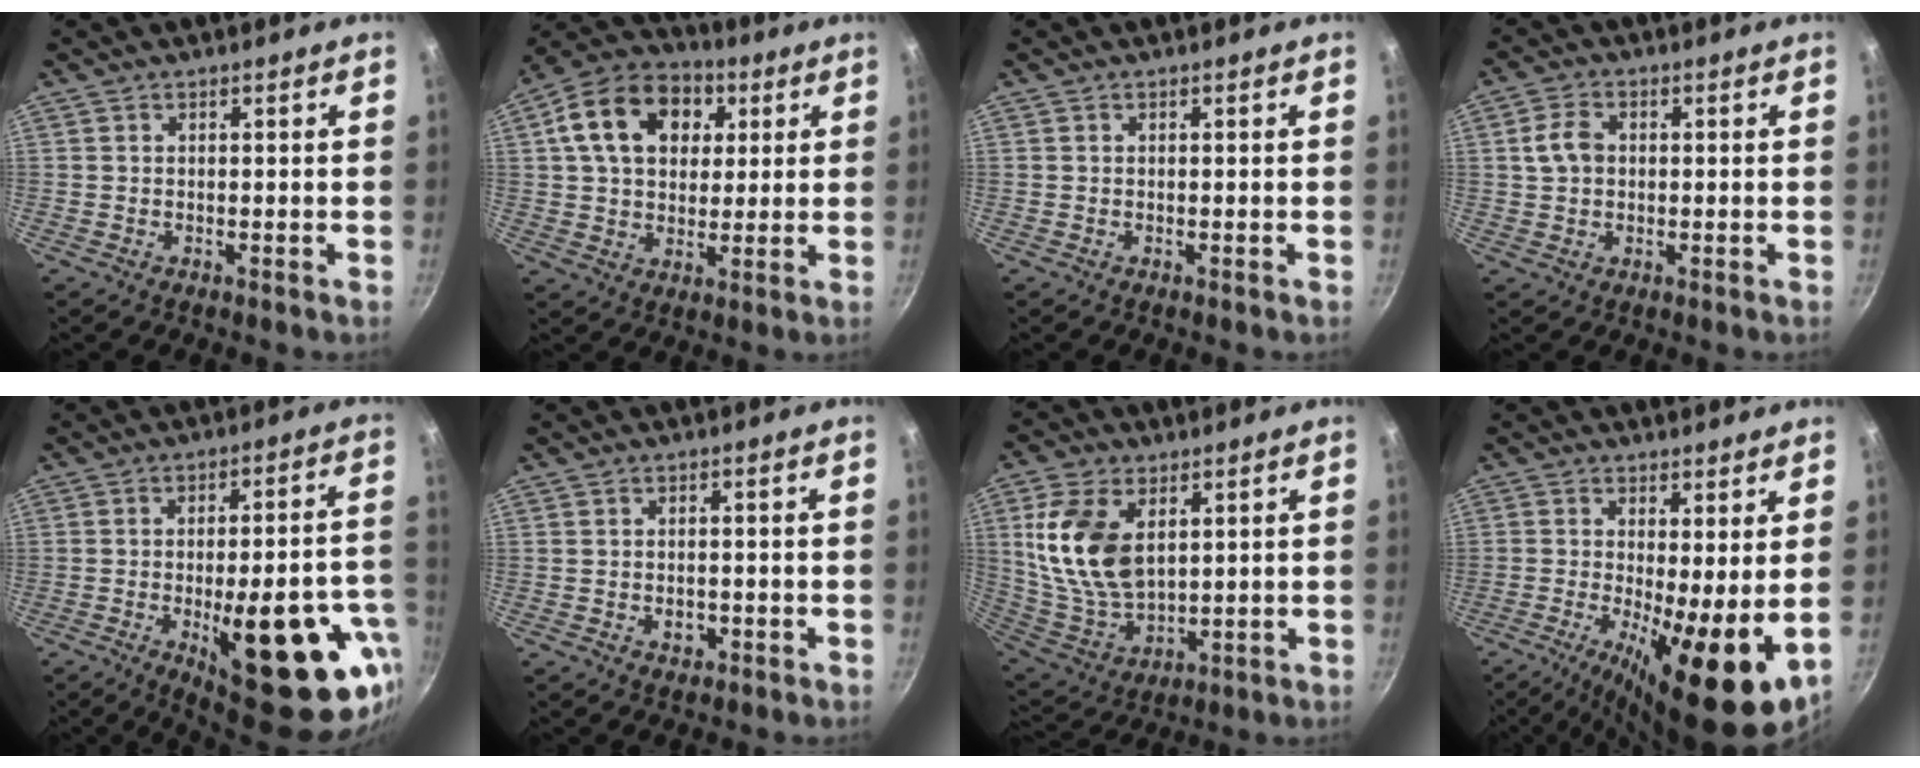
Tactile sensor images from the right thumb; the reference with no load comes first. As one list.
[{"total": 16.8, "force": [5.0, 12.2, 10.5], "torque": [-0.157, 0.016, 0.071]}, {"total": 0.0}, {"total": 5.0, "force": [0.5, 3.8, 3.2], "torque": [-0.050, 0.011, 0.003]}, {"total": 26.3, "force": [-8.9, 9.9, 22.6], "torque": [-0.250, 0.016, -0.104]}, {"total": 2.4, "force": [-0.8, 1.6, 1.6], "torque": [-0.020, 0.003, -0.010]}, {"total": 15.9, "force": [4.3, 9.6, 12.0], "torque": [-0.218, -0.023, 0.097]}, {"total": 14.1, "force": [-1.3, 4.3, 13.4], "torque": [-0.210, -0.021, -0.016]}]